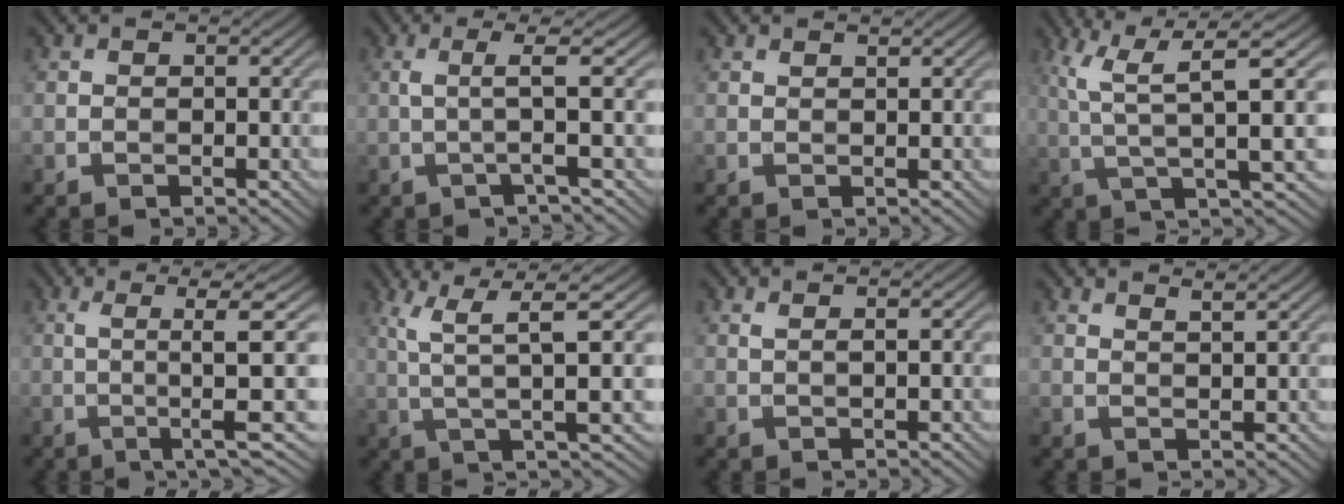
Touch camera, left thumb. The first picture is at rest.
{"total": 3.6, "force": [0.2, 0.0, 3.6], "torque": [-0.070, 0.008, -0.007]}
{"total": 0.6, "force": [0.5, 0.0, 0.2], "torque": [-0.007, 0.001, 0.011]}
{"total": 8.4, "force": [2.1, 1.7, 8.0], "torque": [-0.155, 0.017, 0.044]}
{"total": 7.8, "force": [-0.3, 0.2, 7.8], "torque": [-0.142, 0.013, -0.002]}
{"total": 7.2, "force": [1.6, 1.0, 6.9], "torque": [-0.141, 0.012, 0.037]}
{"total": 1.0, "force": [0.6, 0.1, 0.8], "torque": [-0.017, 0.006, 0.010]}
{"total": 2.5, "force": [2.0, 0.3, 1.4], "torque": [-0.022, 0.002, 0.036]}